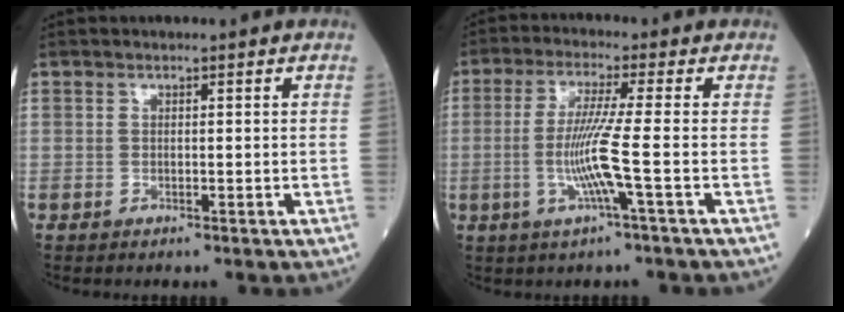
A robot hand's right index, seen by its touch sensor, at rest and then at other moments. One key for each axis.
{"total": 7.4, "fx": -1.7, "fy": -1.4, "fz": 7.1, "tx": -0.145, "ty": -0.009, "tz": -0.036}